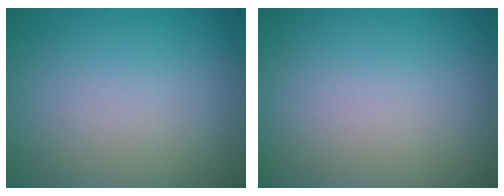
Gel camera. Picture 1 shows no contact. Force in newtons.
{"total": 0.0}